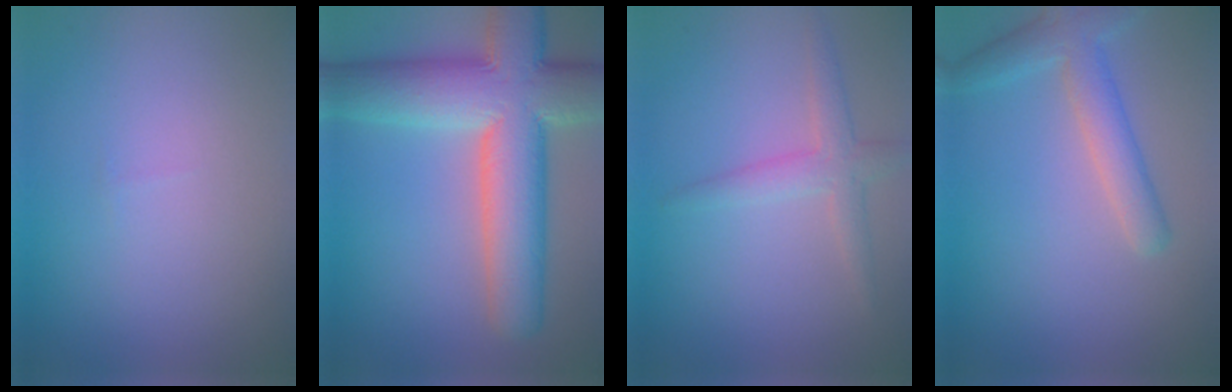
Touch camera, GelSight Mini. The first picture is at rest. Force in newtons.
{"total": 12.2, "press": 12.2, "slide": 0.7}
{"total": 2.6, "press": 2.5, "slide": 0.1}
{"total": 3.6, "press": 3.6, "slide": 0.2}